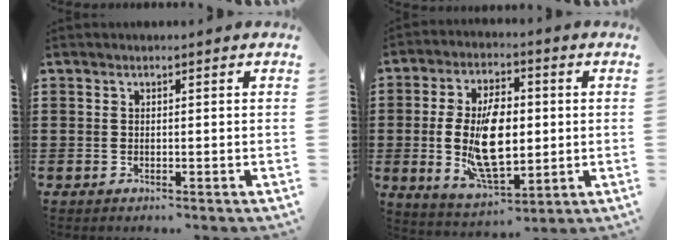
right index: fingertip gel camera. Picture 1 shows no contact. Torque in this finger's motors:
{"motor_torque": [2.14, 0.00, 1.05, 0.21]}